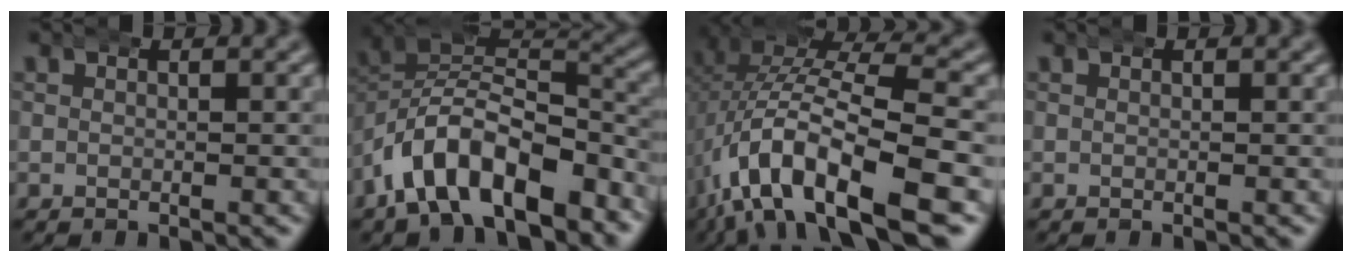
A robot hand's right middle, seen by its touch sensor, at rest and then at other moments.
{"total": 11.9, "force": [-6.1, 7.7, 6.8], "torque": [-0.132, -0.028, -0.092]}
{"total": 13.3, "force": [-4.7, 7.1, 10.2], "torque": [-0.202, -0.031, -0.057]}
{"total": 0.0}